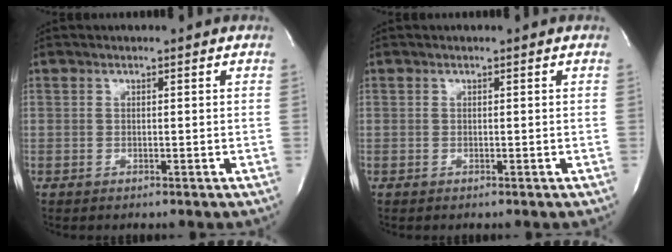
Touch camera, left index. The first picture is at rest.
{"total": 0.0}